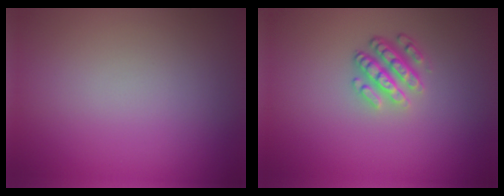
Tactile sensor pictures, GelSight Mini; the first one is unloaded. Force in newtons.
{"total": 3.5, "press": 2.6, "slide": 2.4}